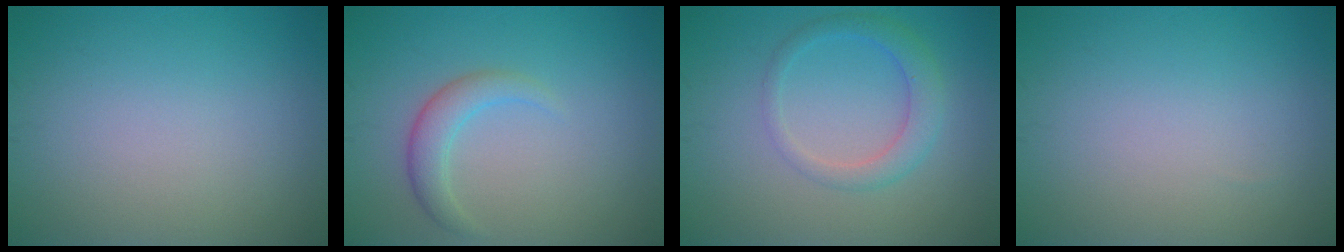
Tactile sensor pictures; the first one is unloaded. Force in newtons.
{"total": 2.4, "press": 2.4, "slide": 0.2}
{"total": 2.7, "press": 2.7, "slide": 0.1}
{"total": 0.0}